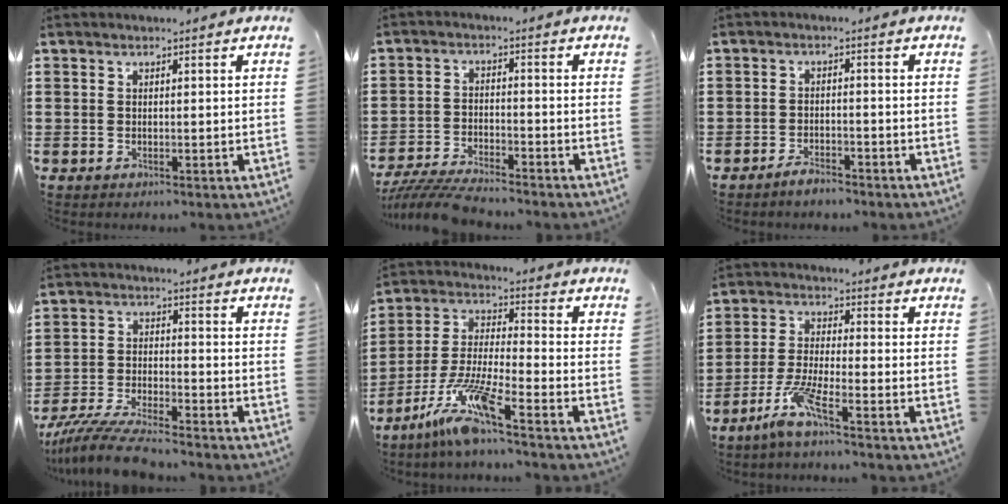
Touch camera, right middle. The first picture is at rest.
{"total": 5.5, "force": [-5.3, 0.3, 1.4], "torque": [-0.042, -0.007, -0.110]}
{"total": 2.4, "force": [-2.3, 0.5, 0.8], "torque": [-0.017, 0.004, -0.044]}
{"total": 7.6, "force": [-7.0, 0.4, 2.9], "torque": [-0.065, -0.005, -0.137]}
{"total": 9.8, "force": [-7.5, 0.4, 6.4], "torque": [-0.146, -0.012, -0.152]}
{"total": 5.9, "force": [-3.9, 0.4, 4.4], "torque": [-0.099, -0.011, -0.076]}